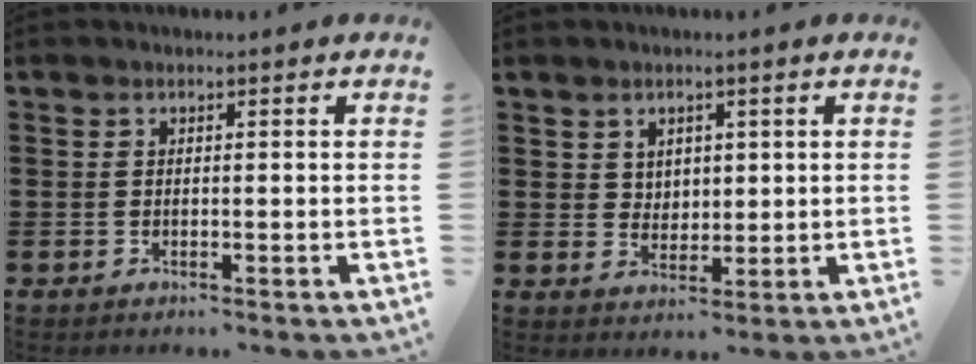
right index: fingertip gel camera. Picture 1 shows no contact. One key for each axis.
{"total": 3.2, "fx": 1.9, "fy": 2.6, "fz": 0.4, "tx": -0.011, "ty": 0.007, "tz": 0.033}